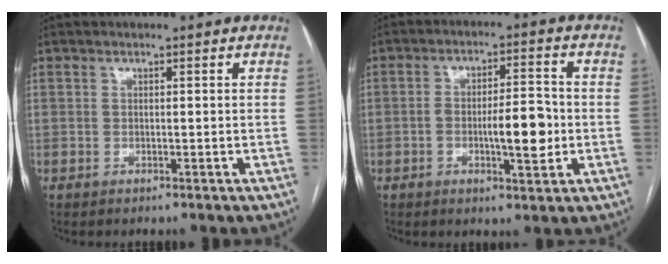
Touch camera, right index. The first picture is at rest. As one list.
[{"total": 8.1, "force": [-1.6, 2.1, 7.7], "torque": [-0.123, 0.008, -0.024]}]